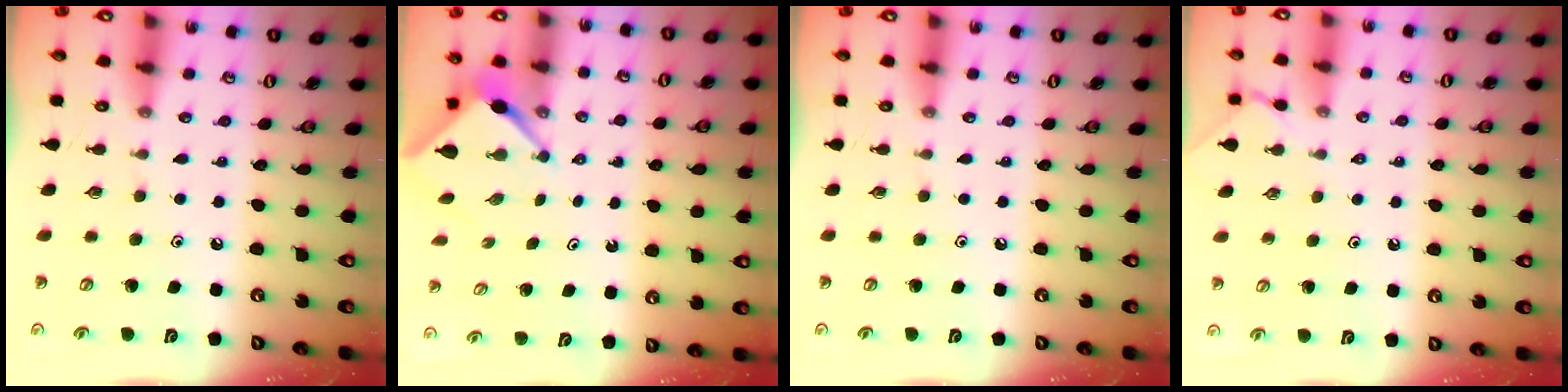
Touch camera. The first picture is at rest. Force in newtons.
{"total": 3.0, "press": 3.0, "slide": 0.2}
{"total": 0.0}
{"total": 1.9, "press": 1.9, "slide": 0.4}